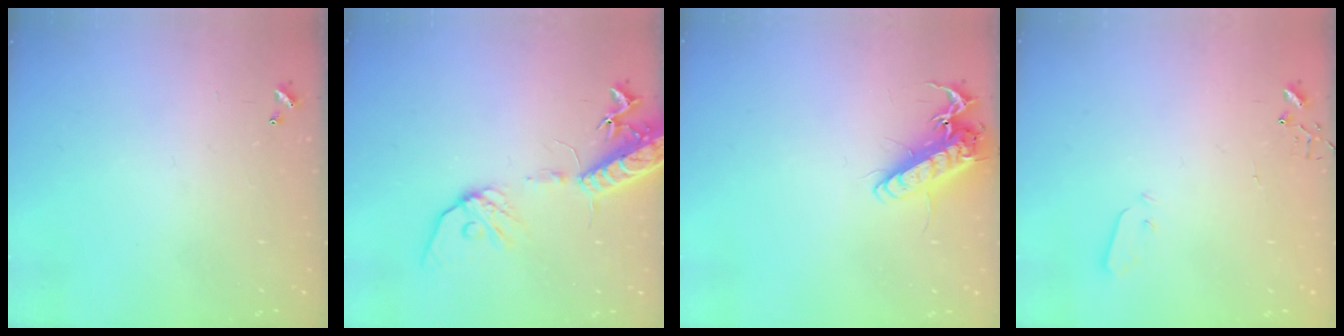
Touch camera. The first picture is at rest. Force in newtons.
{"total": 16.6, "press": 16.2, "slide": 3.5}
{"total": 13.8, "press": 13.7, "slide": 1.9}
{"total": 3.0, "press": 3.0, "slide": 0.3}